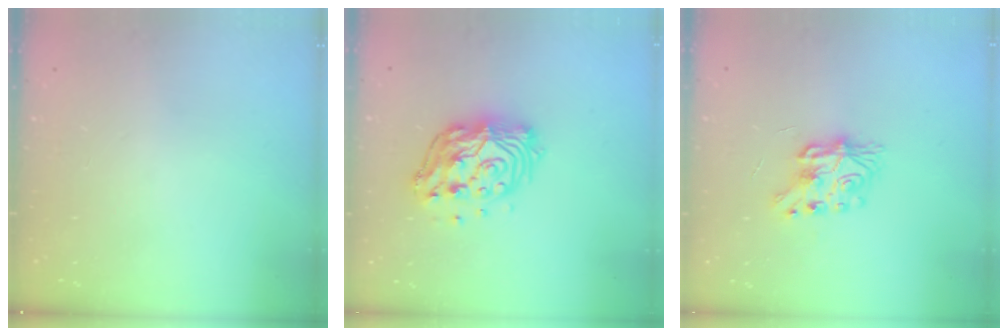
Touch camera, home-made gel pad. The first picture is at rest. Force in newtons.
{"total": 13.4, "press": 13.3, "slide": 1.6}
{"total": 7.8, "press": 7.8, "slide": 0.5}